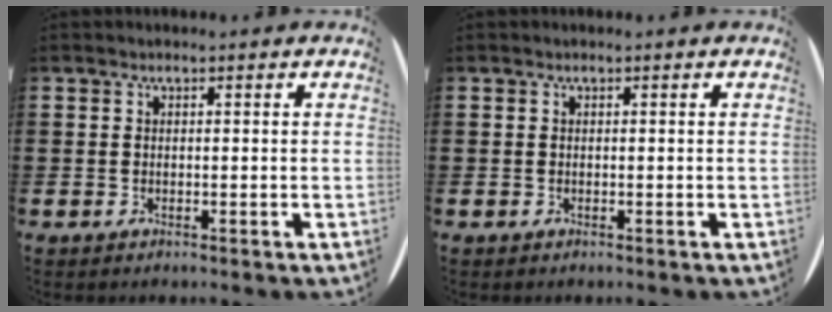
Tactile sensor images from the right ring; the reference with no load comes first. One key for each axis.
{"total": 0.0}